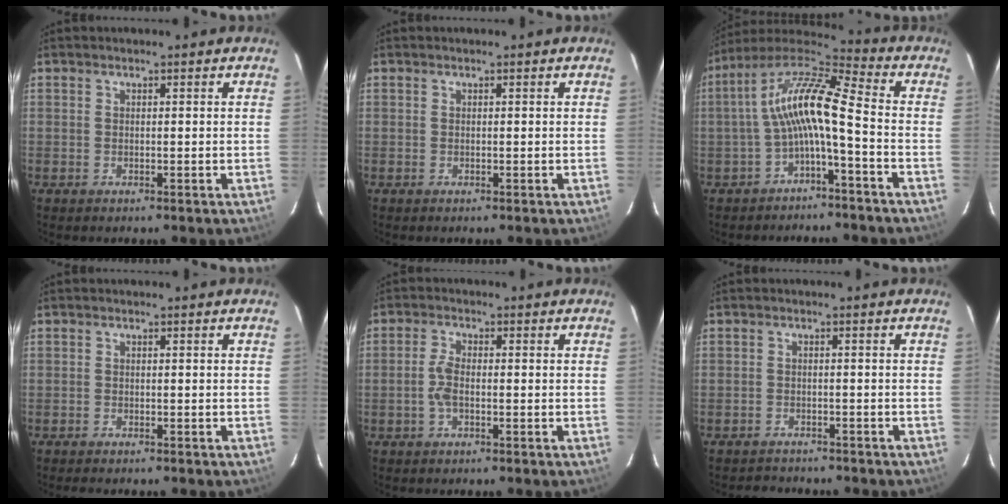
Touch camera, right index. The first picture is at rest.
{"total": 0.0}
{"total": 11.9, "force": [-2.1, 2.1, 11.5], "torque": [-0.233, 0.023, -0.046]}
{"total": 2.0, "force": [-1.9, 0.4, 0.6], "torque": [-0.018, -0.005, -0.031]}
{"total": 3.2, "force": [-0.9, 1.4, 2.8], "torque": [-0.065, 0.005, -0.019]}
{"total": 4.9, "force": [-4.5, 1.9, 0.7], "torque": [-0.023, 0.006, -0.064]}